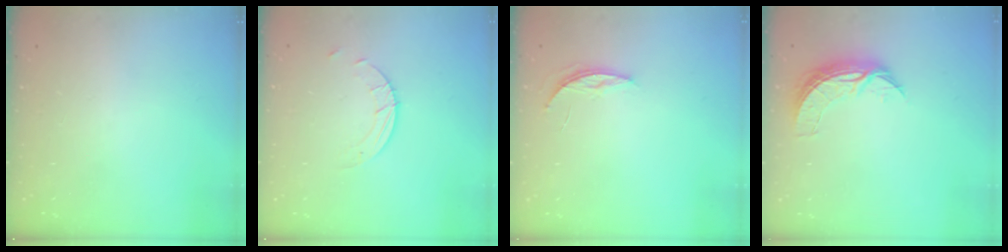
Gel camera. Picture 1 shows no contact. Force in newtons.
{"total": 2.6, "press": 2.6, "slide": 0.2}
{"total": 3.9, "press": 3.9, "slide": 0.4}
{"total": 7.3, "press": 7.3, "slide": 0.2}